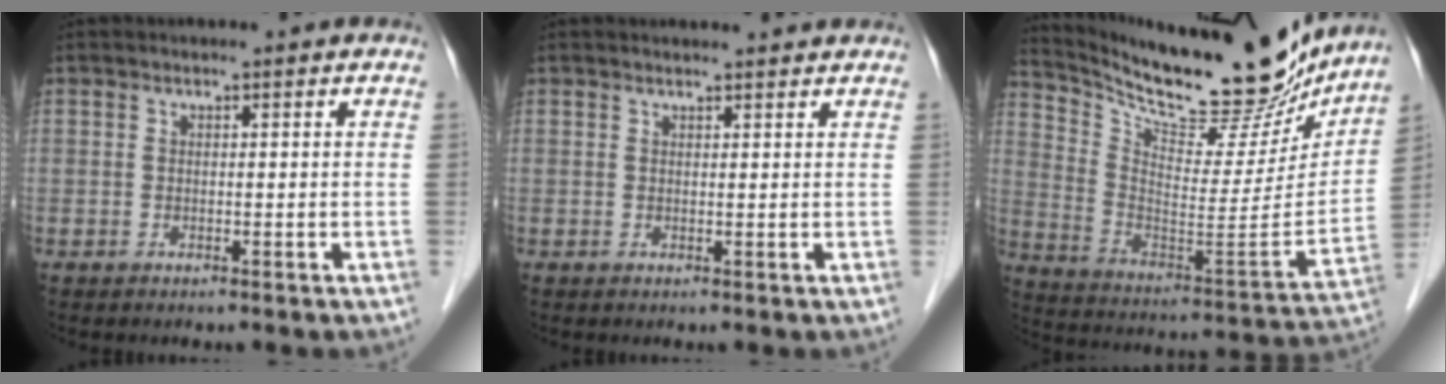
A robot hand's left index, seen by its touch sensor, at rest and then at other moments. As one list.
[{"total": 3.2, "force": [3.1, 0.3, 0.6], "torque": [-0.013, 0.011, 0.035]}, {"total": 24.8, "force": [22.0, 5.1, 10.2], "torque": [-0.177, -0.048, 0.326]}]